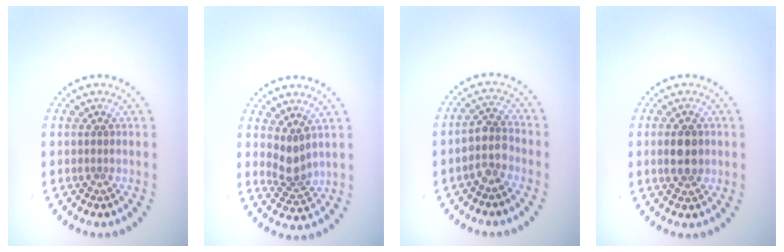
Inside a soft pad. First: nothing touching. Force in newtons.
{"total": 2.4, "press": 1.8, "slide": 1.6}
{"total": 2.8, "press": 2.4, "slide": 1.5}
{"total": 2.8, "press": 2.8, "slide": 0.2}